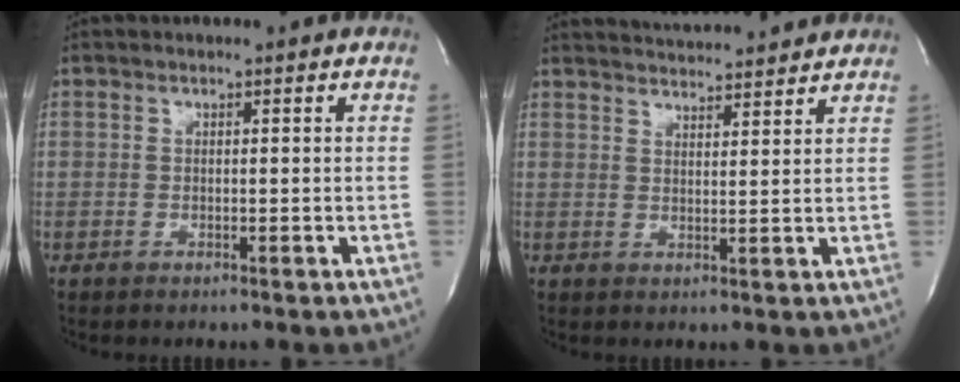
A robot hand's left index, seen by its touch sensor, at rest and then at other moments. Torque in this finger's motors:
{"motor_torque": [0.65, -0.66, 0.24, 0.06]}